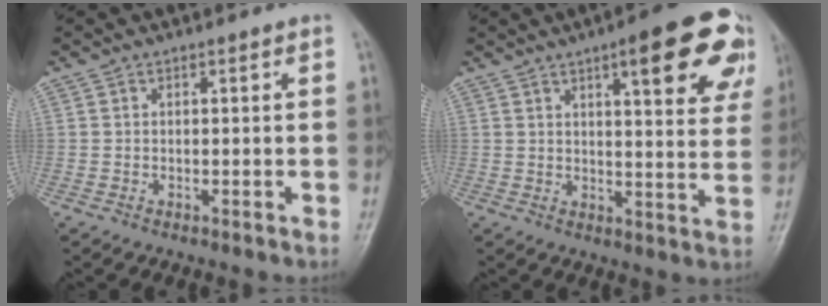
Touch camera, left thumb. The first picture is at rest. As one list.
[{"total": 17.2, "force": [8.5, 4.6, 14.2], "torque": [-0.148, -0.026, 0.103]}]